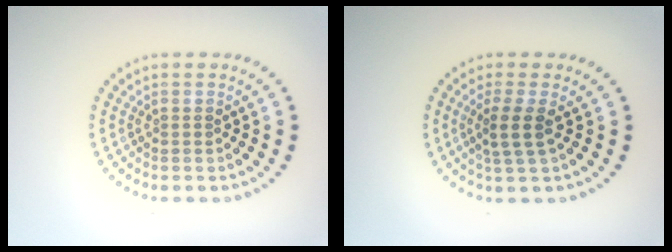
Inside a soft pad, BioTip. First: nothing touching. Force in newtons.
{"total": 2.5, "press": 1.9, "slide": 1.5}